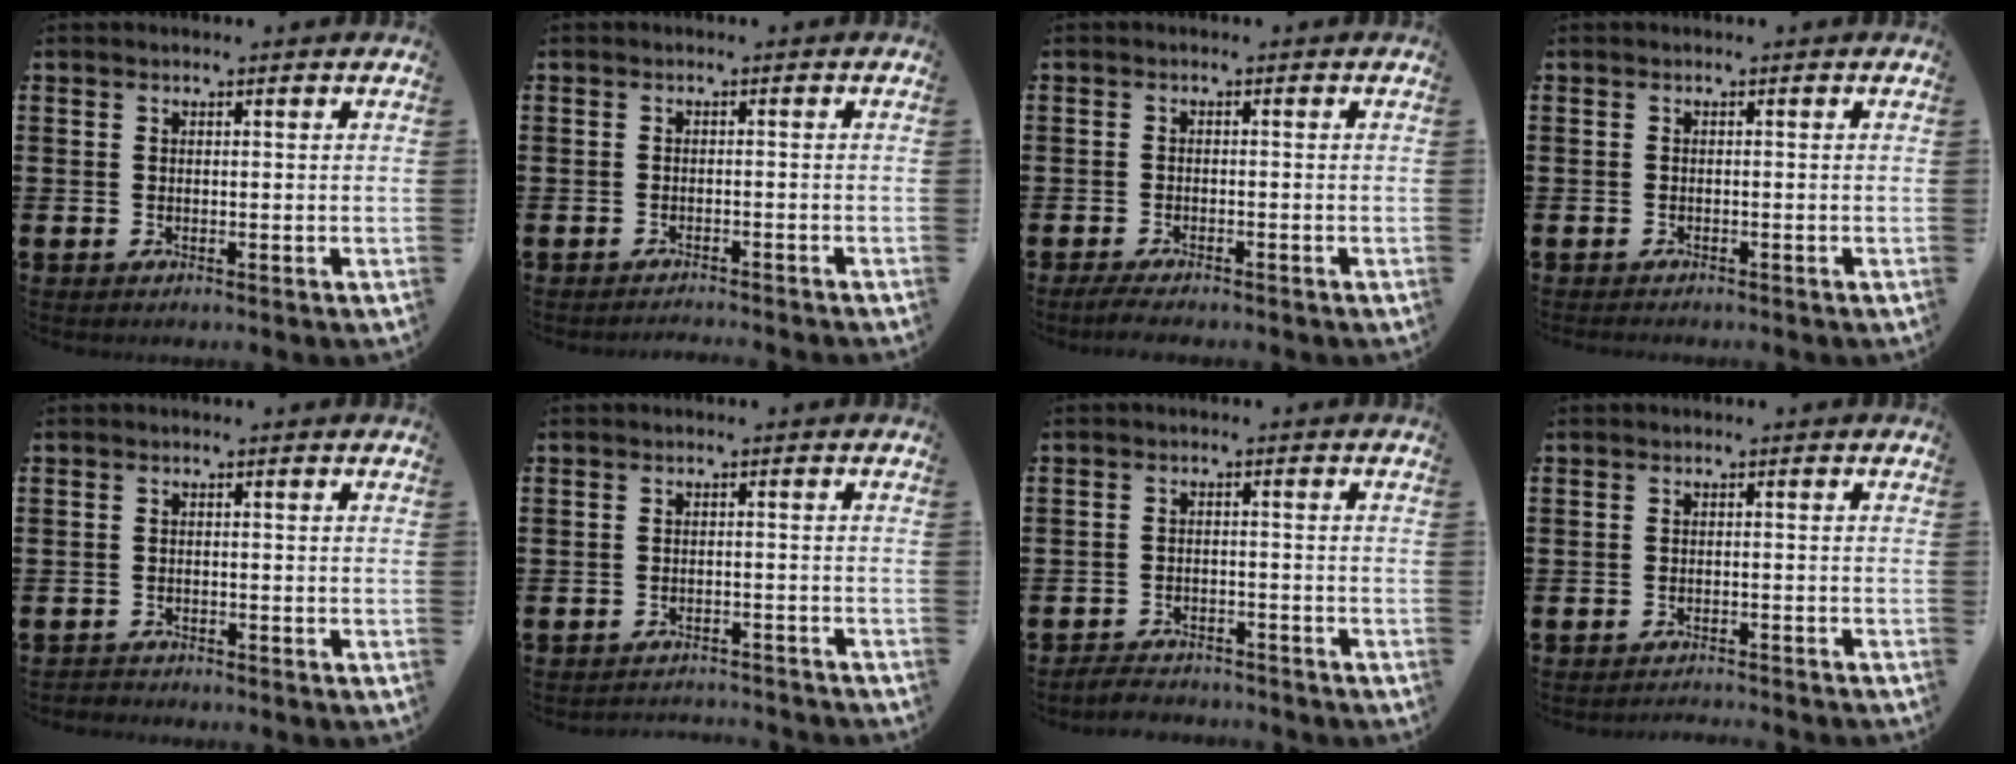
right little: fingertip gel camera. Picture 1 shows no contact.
{"total": 1.1, "force": [-1.1, -0.2, 0.0], "torque": [0.001, 0.001, -0.022]}
{"total": 1.6, "force": [-1.4, 0.1, 0.7], "torque": [-0.014, 0.002, -0.027]}
{"total": 0.5, "force": [-0.5, 0.0, 0.0], "torque": [-0.001, -0.002, -0.011]}
{"total": 0.9, "force": [-0.9, 0.1, -0.1], "torque": [0.001, 0.003, -0.020]}
{"total": 1.7, "force": [-1.7, -0.1, -0.1], "torque": [-0.004, 0.004, -0.037]}
{"total": 2.5, "force": [-2.5, 0.2, -0.2], "torque": [-0.005, 0.002, -0.054]}
{"total": 1.3, "force": [-1.2, -0.2, -0.1], "torque": [0.001, 0.003, -0.026]}